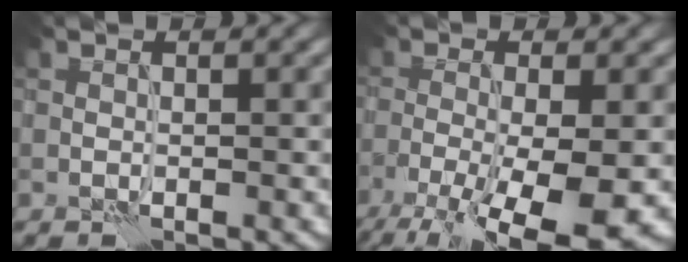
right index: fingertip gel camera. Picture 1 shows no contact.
{"total": 10.1, "force": [-5.6, 2.7, 8.0], "torque": [-0.147, -0.019, -0.095]}